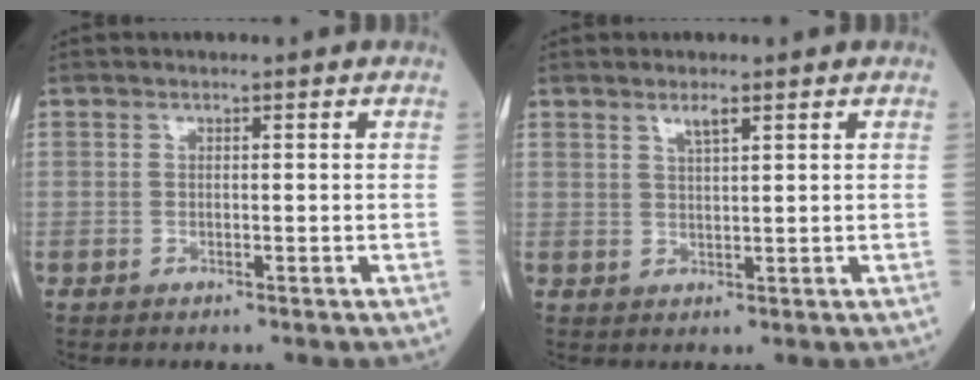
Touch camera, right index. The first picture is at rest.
{"total": 2.0, "force": [1.3, 0.2, 1.5], "torque": [-0.031, 0.001, 0.027]}